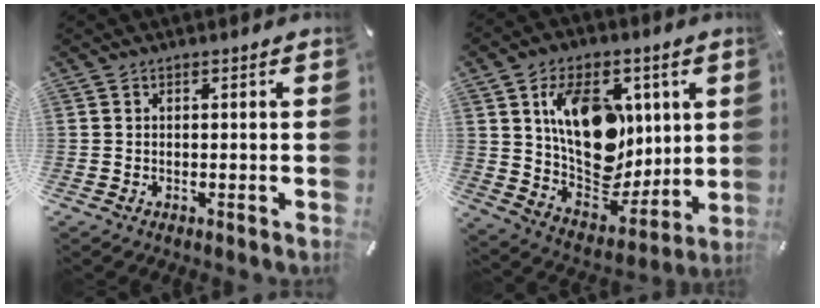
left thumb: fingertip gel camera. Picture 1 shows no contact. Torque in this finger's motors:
{"motor_torque": [2.52, 2.48, 1.56, -1.21, 0.55]}